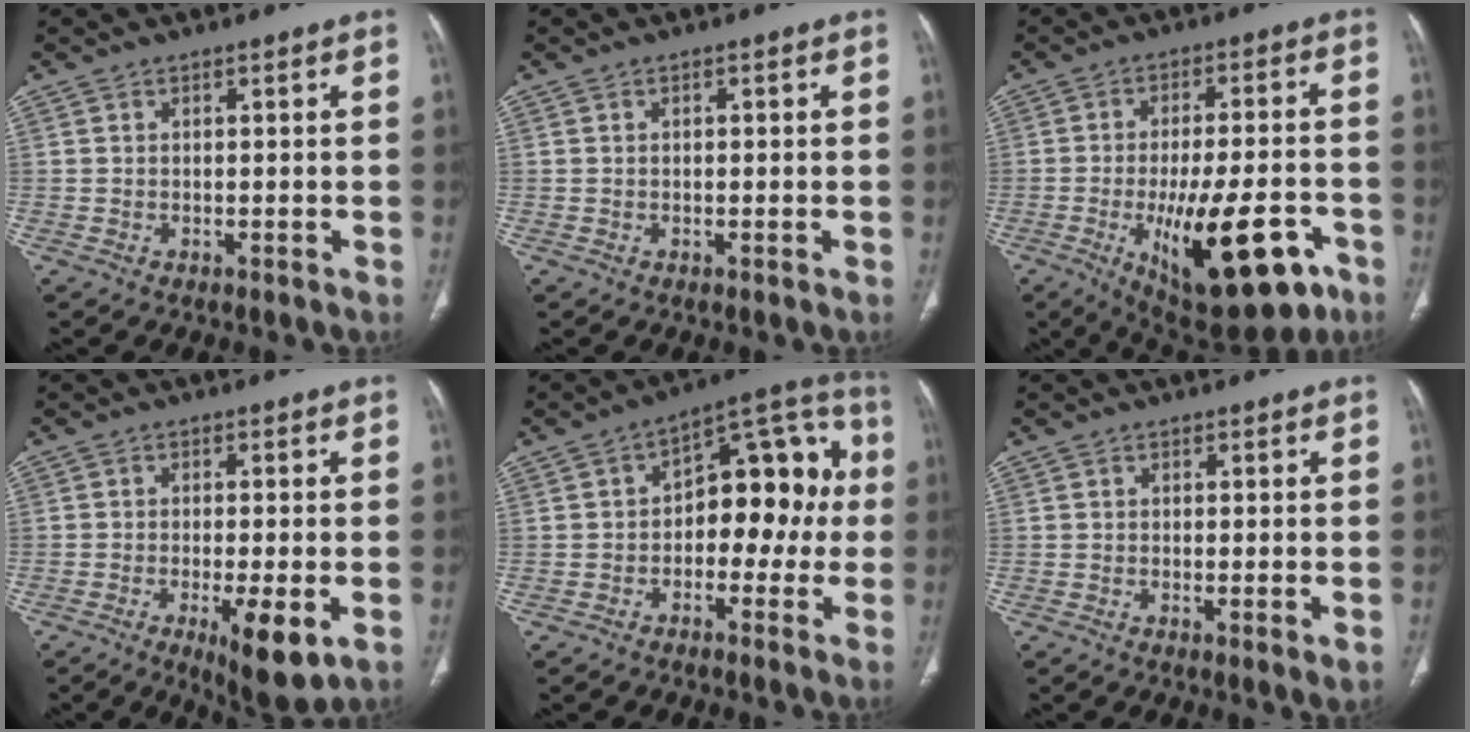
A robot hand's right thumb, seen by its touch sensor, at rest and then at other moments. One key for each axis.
{"total": 0.6, "fx": 0.1, "fy": 0.3, "fz": 0.5, "tx": -0.010, "ty": 0.000, "tz": 0.002}
{"total": 20.9, "fx": -8.3, "fy": 8.1, "fz": 17.4, "tx": -0.239, "ty": 0.018, "tz": -0.105}
{"total": 11.0, "fx": -4.0, "fy": 3.0, "fz": 9.8, "tx": -0.150, "ty": -0.013, "tz": -0.056}
{"total": 15.3, "fx": -0.5, "fy": 9.1, "fz": 12.3, "tx": -0.109, "ty": 0.054, "tz": -0.020}
{"total": 1.1, "fx": -0.2, "fy": 0.2, "fz": 1.0, "tx": -0.024, "ty": -0.005, "tz": -0.005}